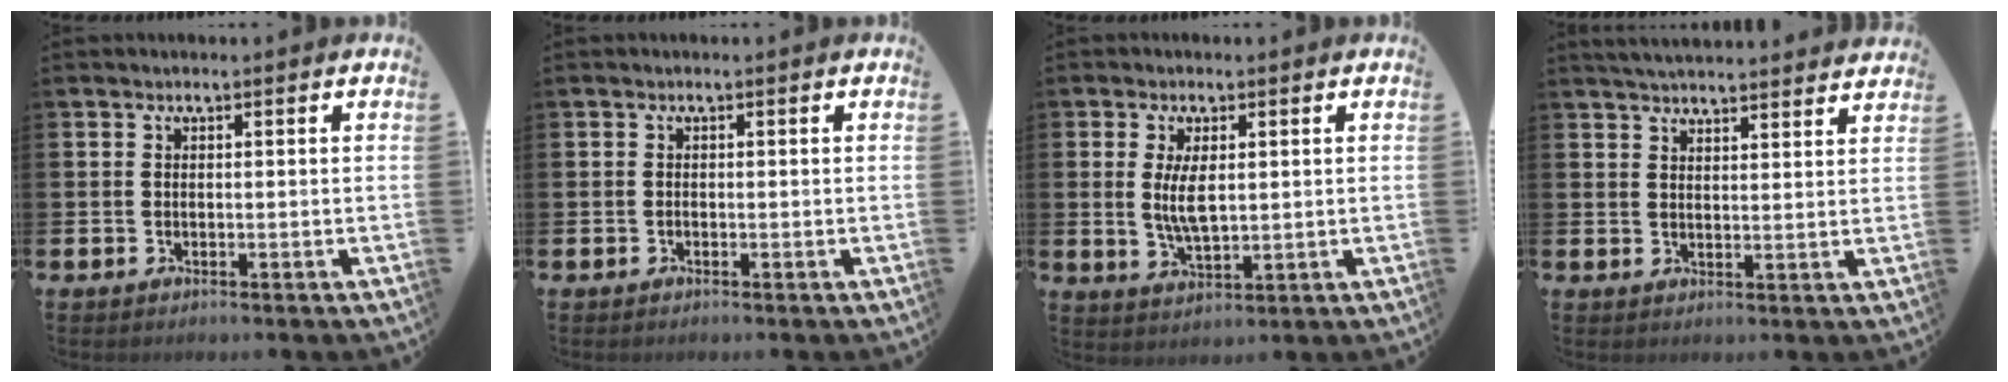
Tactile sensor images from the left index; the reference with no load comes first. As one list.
[{"total": 0.0}, {"total": 4.6, "force": [1.1, 1.8, 4.1], "torque": [-0.067, -0.003, 0.016]}, {"total": 4.1, "force": [4.1, 0.1, 0.3], "torque": [-0.015, -0.023, 0.075]}]